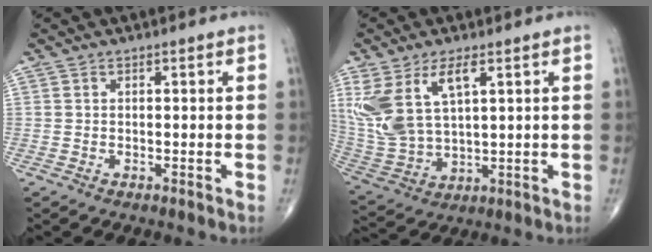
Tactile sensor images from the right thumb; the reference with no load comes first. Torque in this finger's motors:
{"motor_torque": [-0.04, 0.43, 0.90, 0.83, 0.16]}